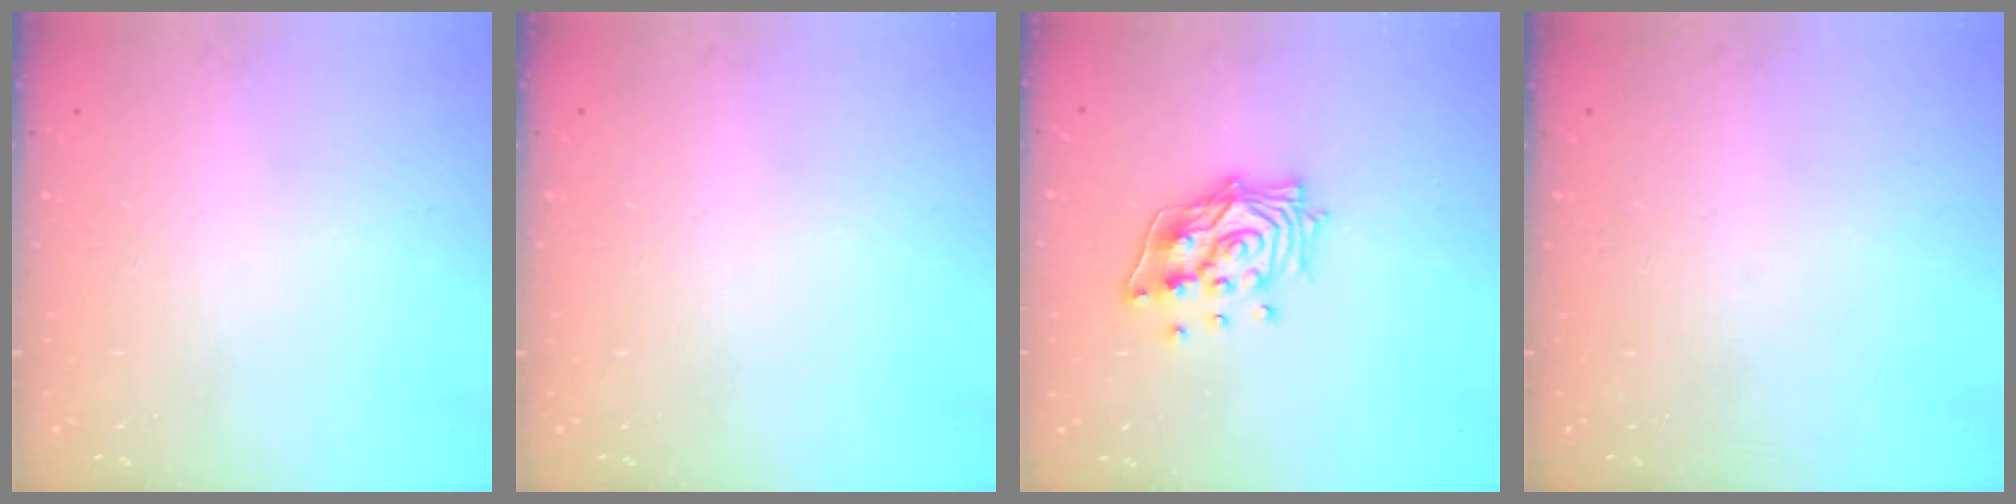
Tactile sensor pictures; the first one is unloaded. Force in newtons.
{"total": 0.0}
{"total": 13.5, "press": 13.5, "slide": 1.6}
{"total": 0.0}